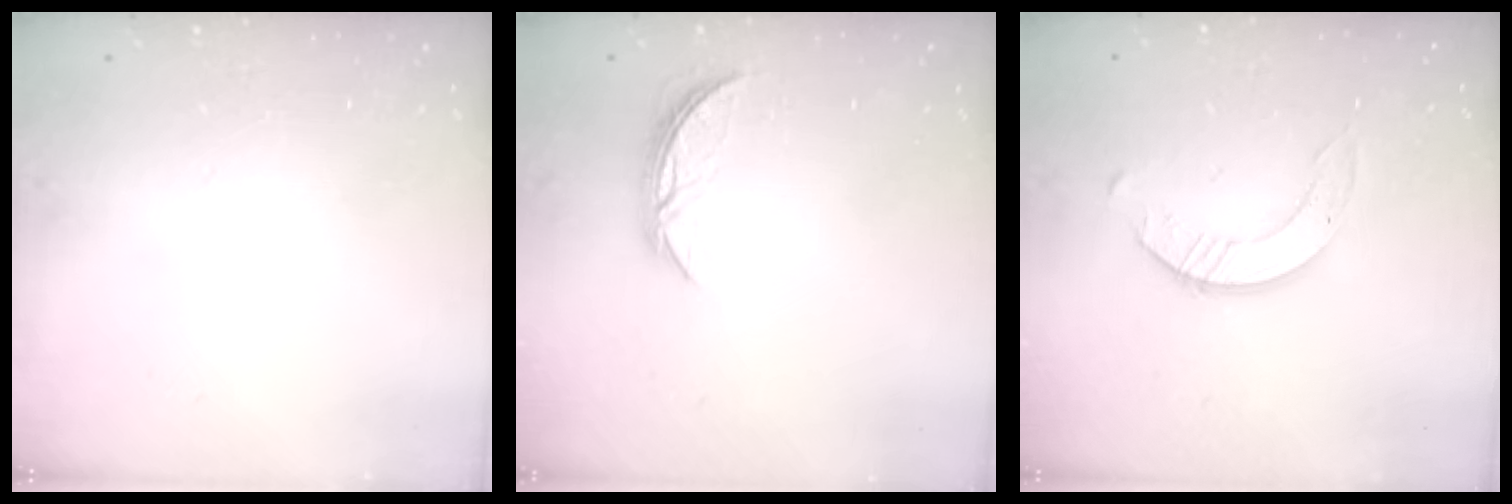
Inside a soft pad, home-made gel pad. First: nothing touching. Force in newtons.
{"total": 5.6, "press": 5.6, "slide": 0.5}
{"total": 2.5, "press": 2.5, "slide": 0.3}